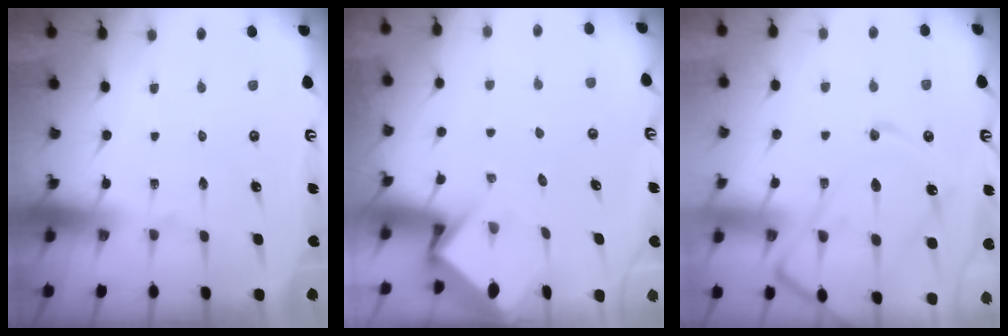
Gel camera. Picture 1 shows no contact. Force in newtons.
{"total": 3.7, "press": 3.7, "slide": 0.3}
{"total": 13.9, "press": 13.9, "slide": 0.9}